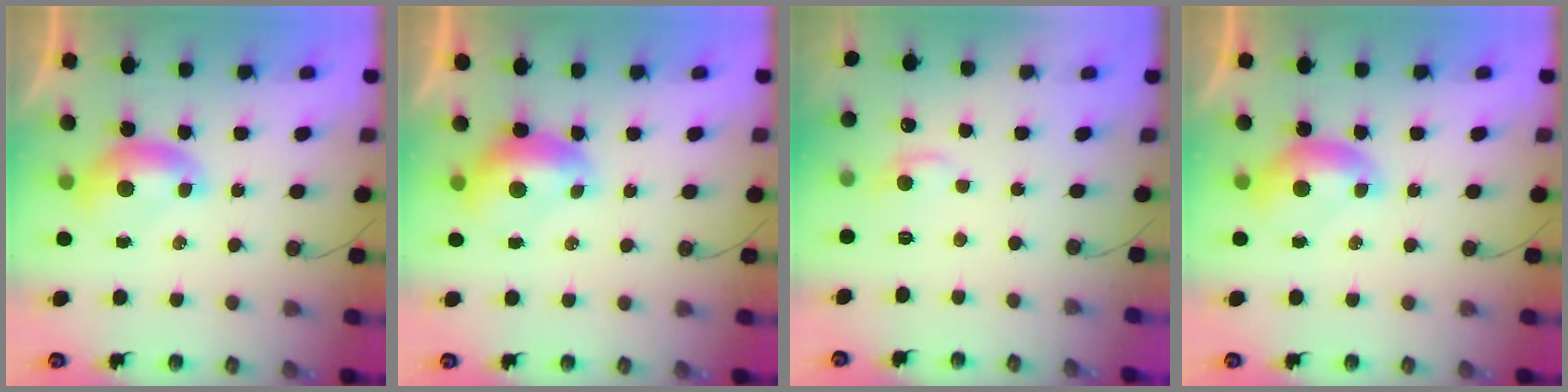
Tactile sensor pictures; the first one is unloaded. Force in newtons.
{"total": 1.3, "press": 1.0, "slide": 0.8}
{"total": 0.9, "press": 0.5, "slide": 0.7}
{"total": 0.0}